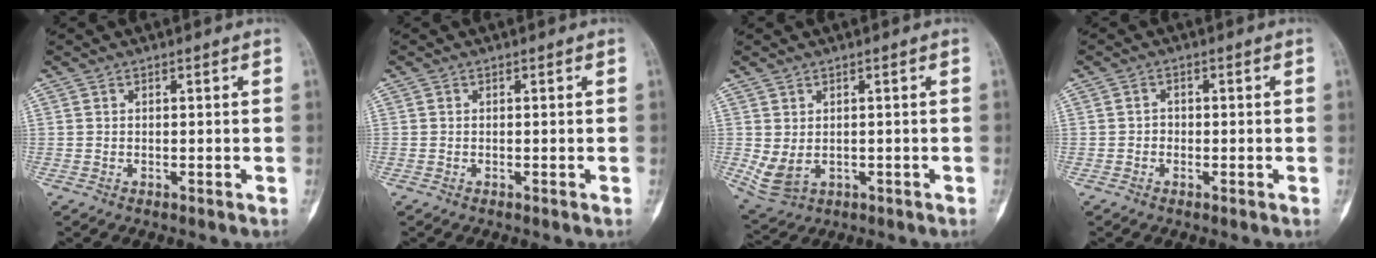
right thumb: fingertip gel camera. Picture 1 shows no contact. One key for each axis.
{"total": 0.0}
{"total": 5.0, "fx": -0.3, "fy": 3.6, "fz": 3.5, "tx": -0.071, "ty": -0.004, "tz": 0.014}
{"total": 1.4, "fx": -0.5, "fy": 1.2, "fz": 0.5, "tx": 0.008, "ty": 0.008, "tz": -0.014}